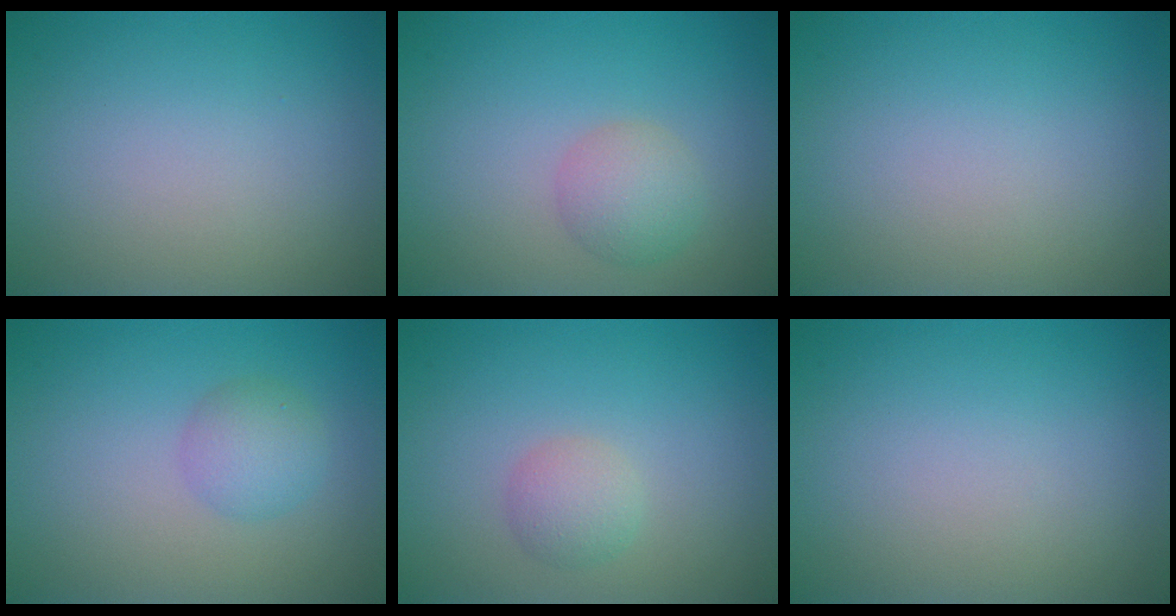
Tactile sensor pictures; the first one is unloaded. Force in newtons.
{"total": 2.5, "press": 2.5, "slide": 0.1}
{"total": 0.0}
{"total": 2.4, "press": 2.4, "slide": 0.1}
{"total": 1.9, "press": 1.9, "slide": 0.1}
{"total": 0.0}